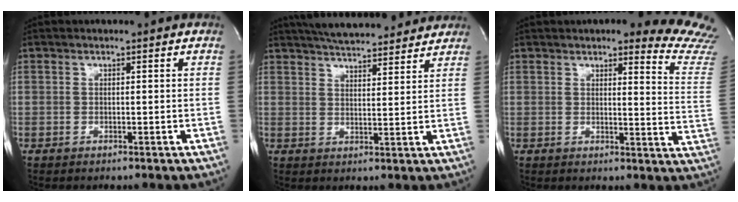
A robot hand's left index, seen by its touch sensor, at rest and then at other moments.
{"total": 14.9, "force": [13.5, 3.0, 5.6], "torque": [-0.088, 0.026, 0.190]}
{"total": 13.6, "force": [12.9, 0.9, 4.2], "torque": [-0.024, -0.098, 0.108]}